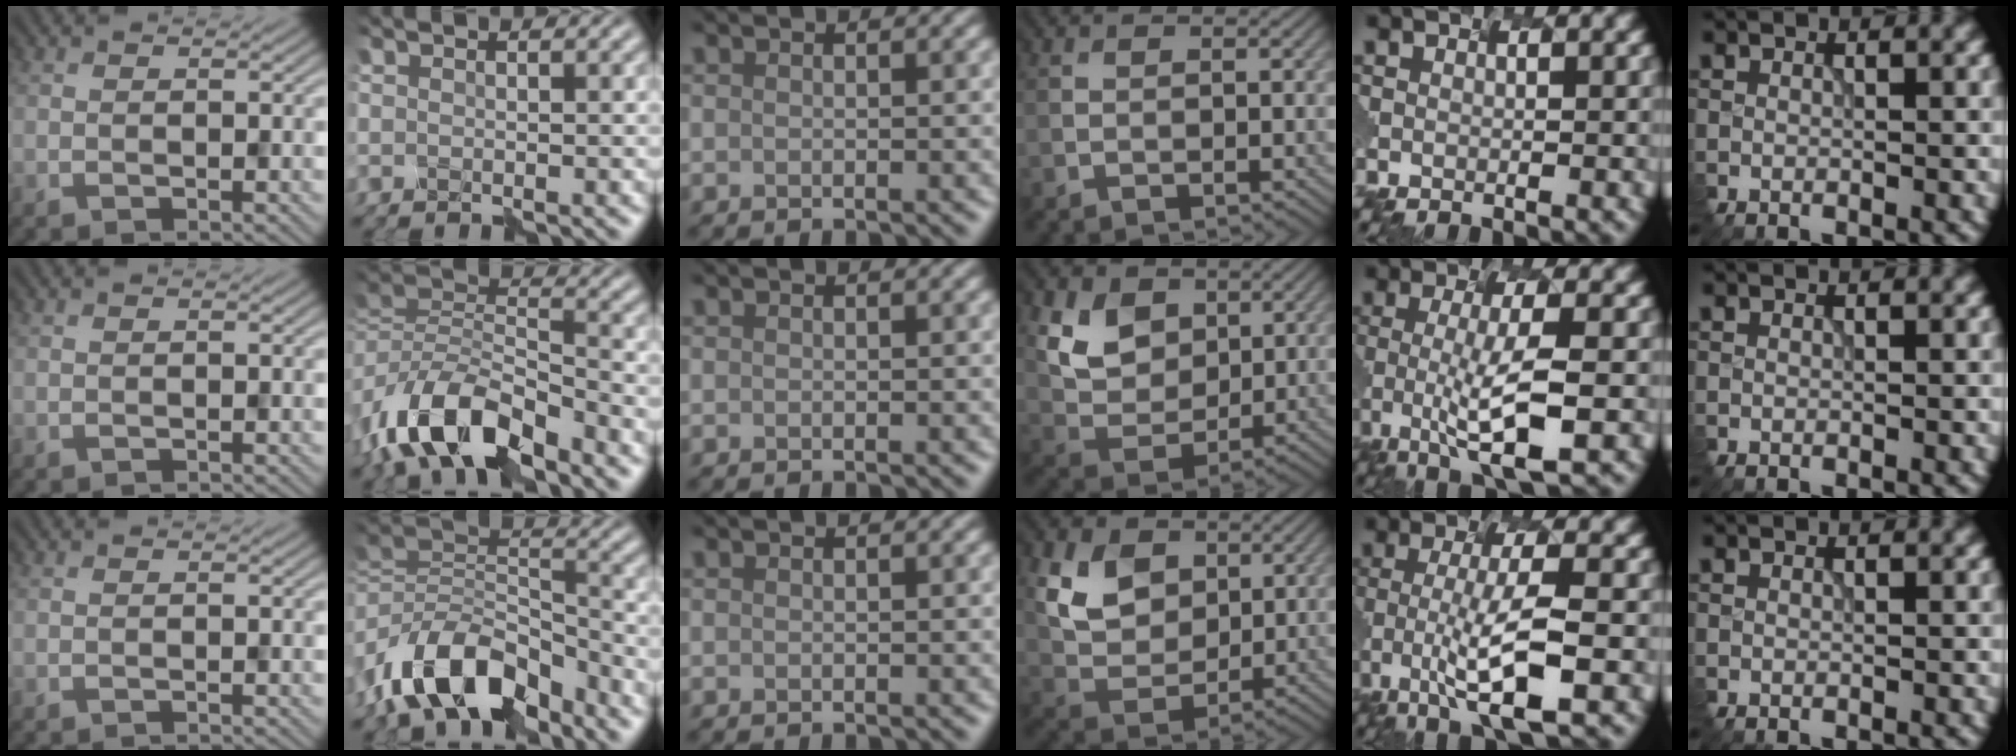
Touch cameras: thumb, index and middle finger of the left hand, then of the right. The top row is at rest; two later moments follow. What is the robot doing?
{"motion": "disassemble", "object": "puzzle pieces"}